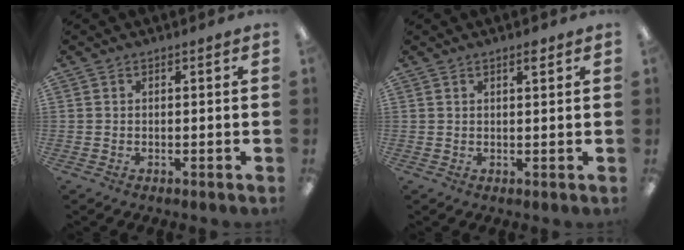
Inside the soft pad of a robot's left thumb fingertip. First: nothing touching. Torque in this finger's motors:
{"motor_torque": [-0.11, -0.04, -0.16, -0.30, 0.05]}